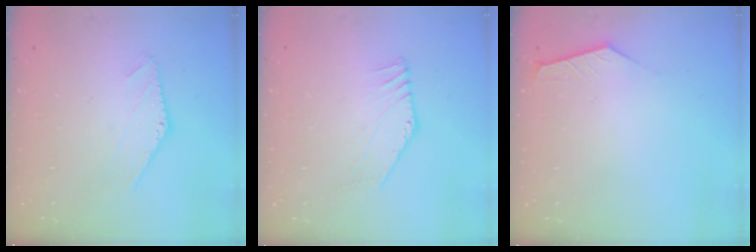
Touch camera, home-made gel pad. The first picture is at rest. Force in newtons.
{"total": 3.1, "press": 3.1, "slide": 0.1}
{"total": 2.5, "press": 2.4, "slide": 0.4}